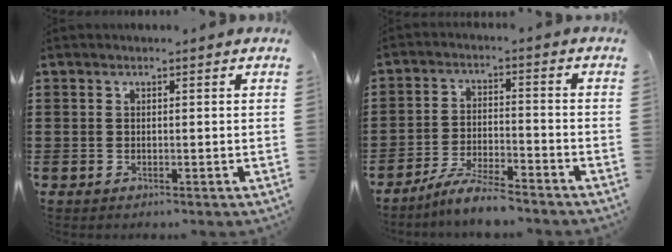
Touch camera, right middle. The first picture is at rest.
{"total": 5.9, "force": [-5.4, 0.2, 2.4], "torque": [-0.051, -0.004, -0.104]}